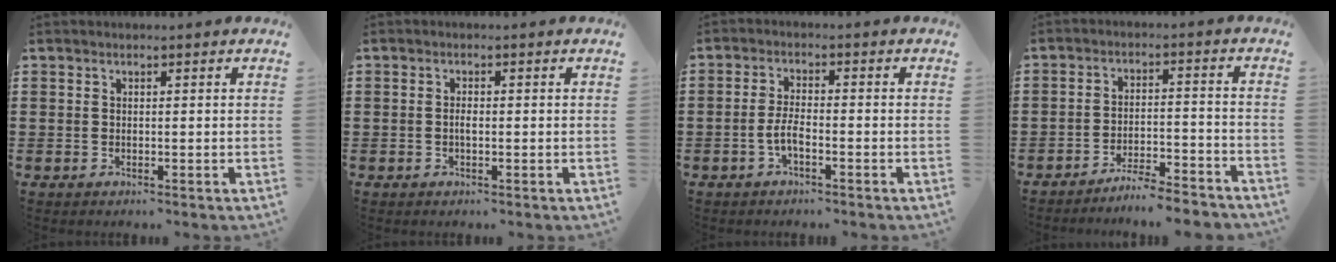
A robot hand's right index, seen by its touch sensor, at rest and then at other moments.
{"total": 1.1, "force": [-0.2, 0.4, 1.0], "torque": [-0.020, -0.002, -0.003]}
{"total": 3.5, "force": [-1.5, 1.0, 3.0], "torque": [-0.074, -0.003, -0.033]}
{"total": 5.2, "force": [-5.0, -0.2, 1.3], "torque": [-0.023, 0.000, -0.100]}